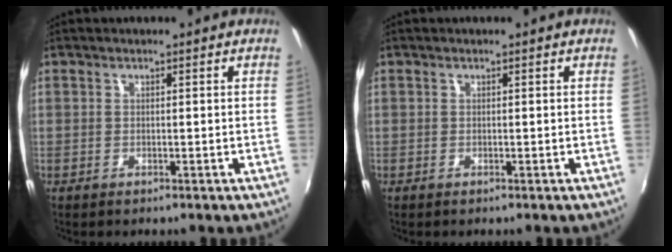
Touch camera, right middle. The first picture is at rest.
{"total": 0.0}